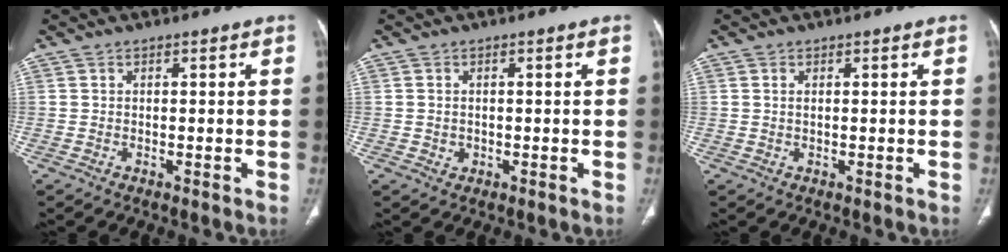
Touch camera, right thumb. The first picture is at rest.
{"total": 1.2, "force": [0.0, 1.1, 0.4], "torque": [-0.006, 0.001, 0.005]}
{"total": 0.7, "force": [0.3, 0.3, 0.6], "torque": [-0.016, 0.003, 0.006]}